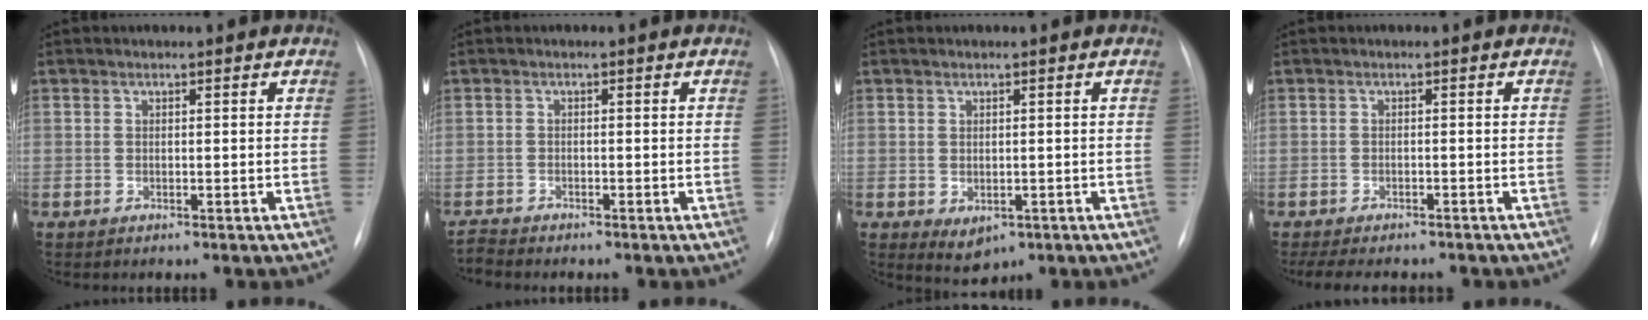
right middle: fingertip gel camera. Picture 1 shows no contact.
{"total": 1.6, "force": [-1.6, -0.1, -0.2], "torque": [0.000, -0.011, -0.031]}
{"total": 3.1, "force": [-0.9, 2.1, 2.1], "torque": [-0.029, -0.005, 0.002]}
{"total": 9.4, "force": [-8.0, 2.9, 4.0], "torque": [-0.059, -0.001, -0.104]}